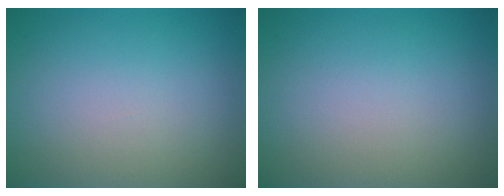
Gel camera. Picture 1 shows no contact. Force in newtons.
{"total": 0.0}